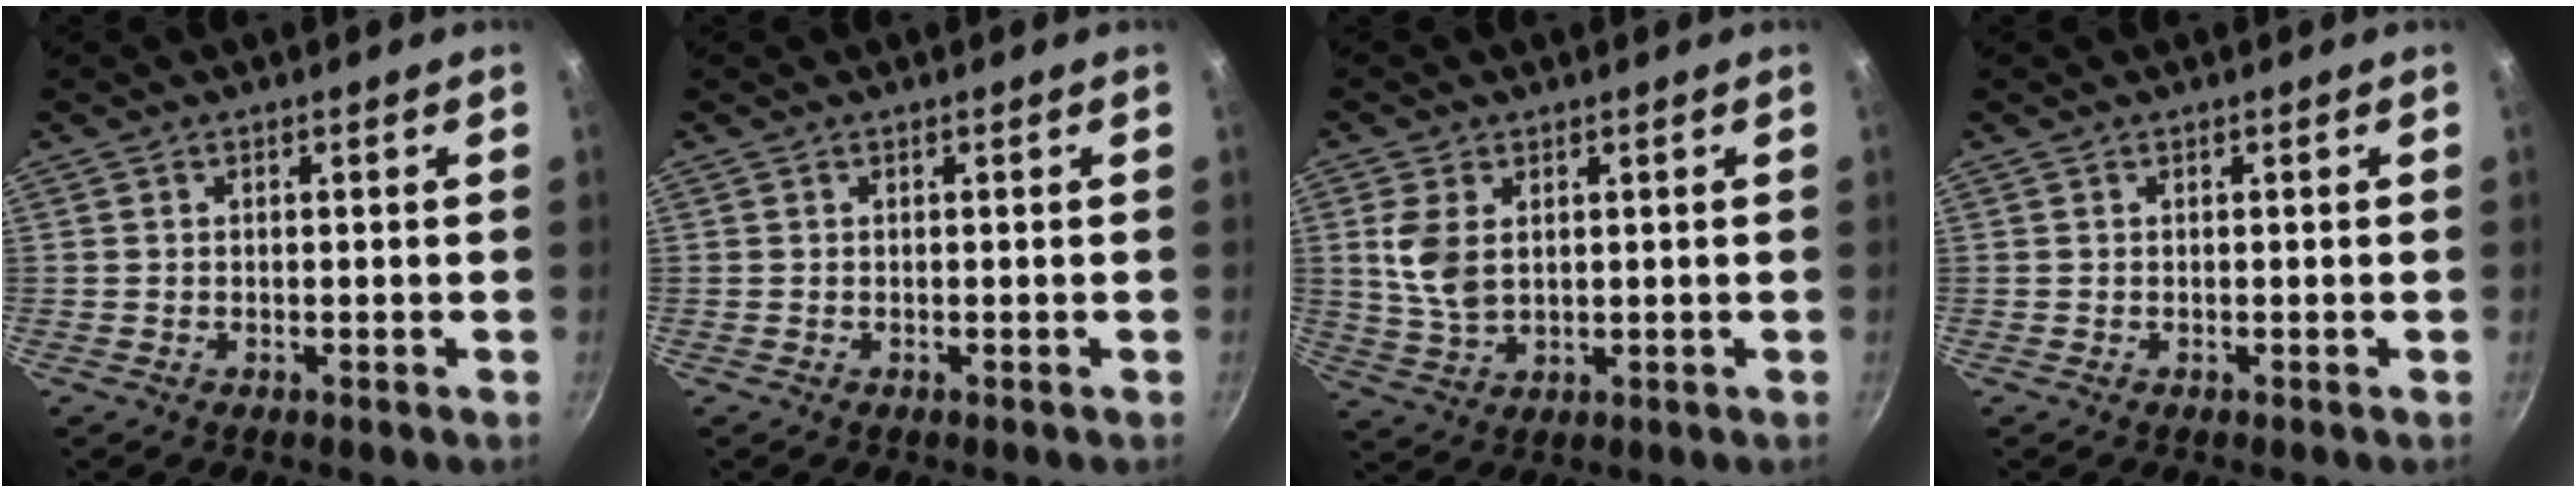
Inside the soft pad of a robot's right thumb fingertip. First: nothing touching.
{"total": 0.0}
{"total": 7.0, "force": [1.6, 4.3, 5.3], "torque": [-0.108, -0.011, 0.035]}
{"total": 0.0}